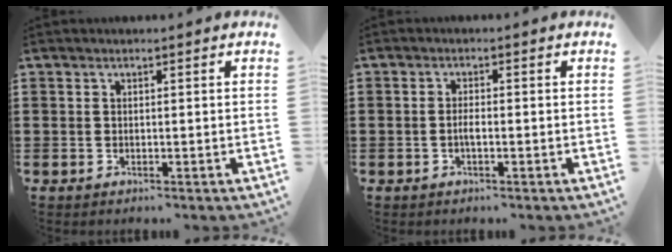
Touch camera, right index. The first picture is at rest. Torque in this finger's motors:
{"motor_torque": [2.14, 0.00, 0.04, 0.04]}